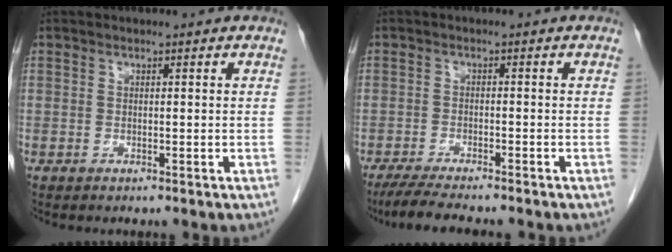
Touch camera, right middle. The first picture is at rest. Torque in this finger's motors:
{"motor_torque": [0.15, -0.09, 0.04, 0.03]}